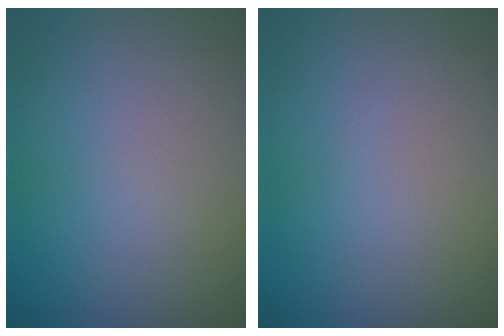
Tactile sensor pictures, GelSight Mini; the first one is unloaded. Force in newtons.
{"total": 0.0}